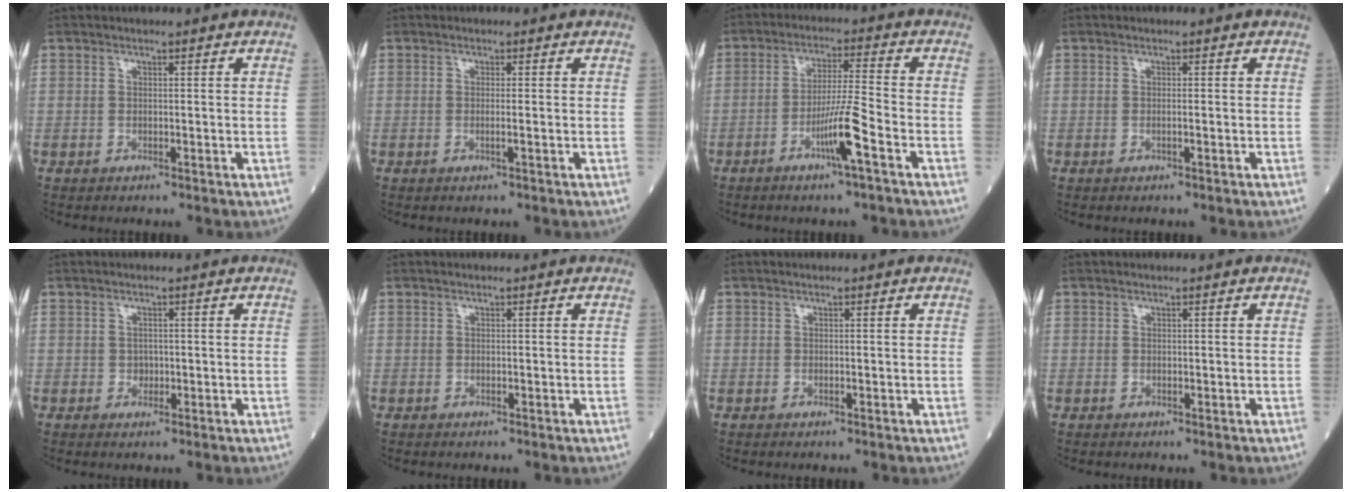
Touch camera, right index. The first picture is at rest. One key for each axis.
{"total": 1.2, "fx": -0.3, "fy": -0.3, "fz": 1.1, "tx": -0.023, "ty": -0.002, "tz": -0.007}
{"total": 7.5, "fx": -3.5, "fy": -0.7, "fz": 6.6, "tx": -0.128, "ty": -0.004, "tz": -0.066}
{"total": 0.7, "fx": -0.2, "fy": -0.2, "fz": 0.7, "tx": -0.014, "ty": 0.000, "tz": -0.004}
{"total": 1.1, "fx": -0.2, "fy": 0.8, "fz": 0.6, "tx": -0.009, "ty": 0.001, "tz": -0.001}
{"total": 0.0}
{"total": 0.0}
{"total": 0.0}